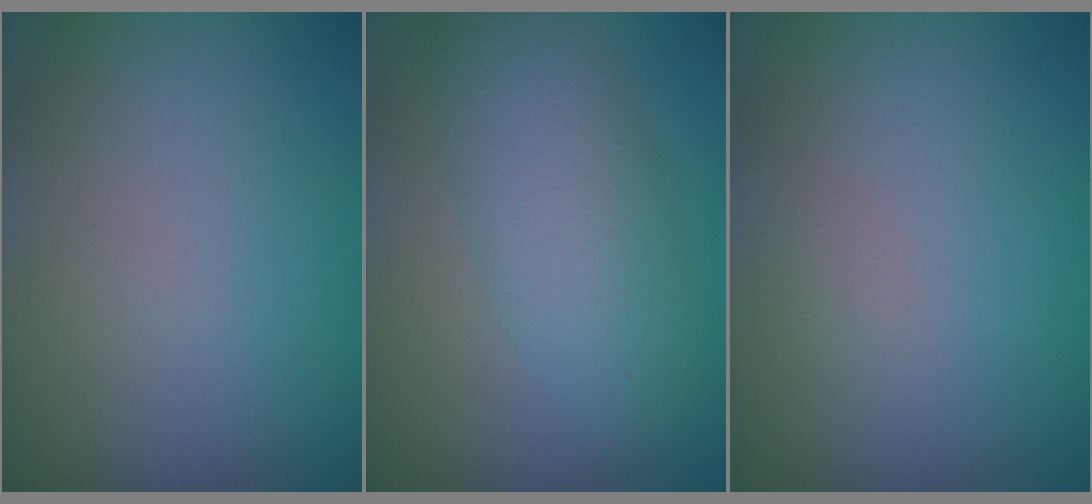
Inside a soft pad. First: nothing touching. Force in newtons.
{"total": 5.1, "press": 5.1, "slide": 0.2}
{"total": 1.1, "press": 1.1, "slide": 0.0}